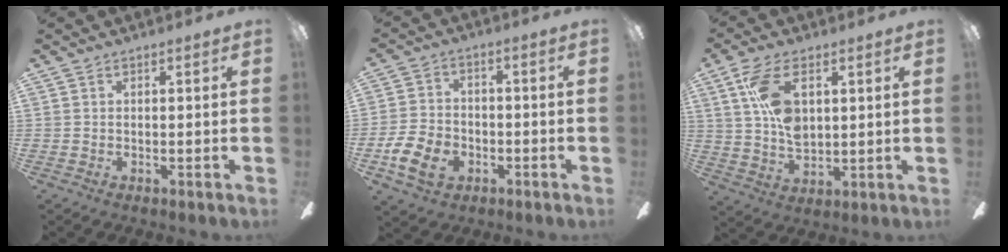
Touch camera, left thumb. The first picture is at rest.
{"total": 10.5, "force": [-4.4, 7.5, 5.9], "torque": [-0.126, 0.024, -0.080]}
{"total": 11.7, "force": [4.0, 6.5, 8.9], "torque": [-0.183, 0.001, 0.074]}